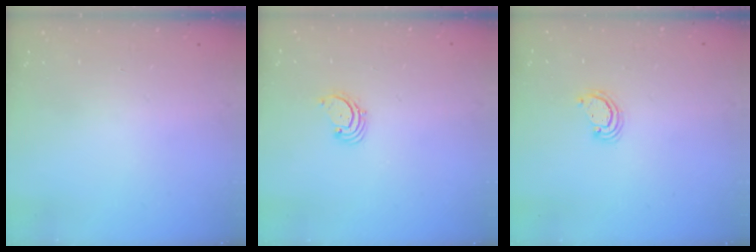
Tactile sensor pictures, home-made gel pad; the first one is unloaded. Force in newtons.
{"total": 1.7, "press": 1.7, "slide": 0.2}
{"total": 2.3, "press": 2.3, "slide": 0.3}